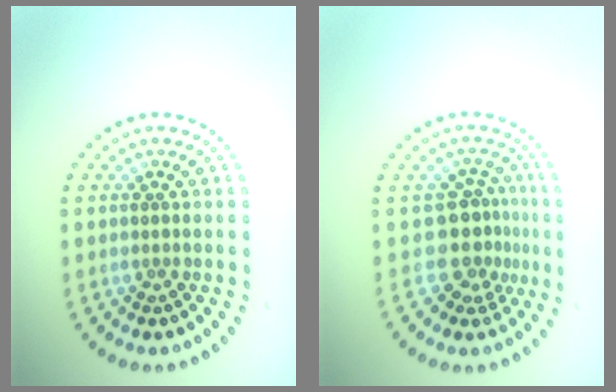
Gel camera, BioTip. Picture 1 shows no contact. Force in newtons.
{"total": 3.4, "press": 2.5, "slide": 2.4}